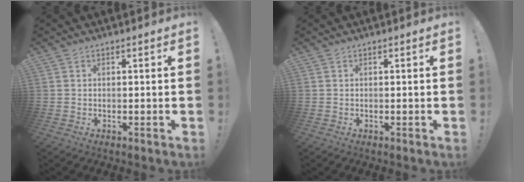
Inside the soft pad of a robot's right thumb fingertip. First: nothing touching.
{"total": 0.0}